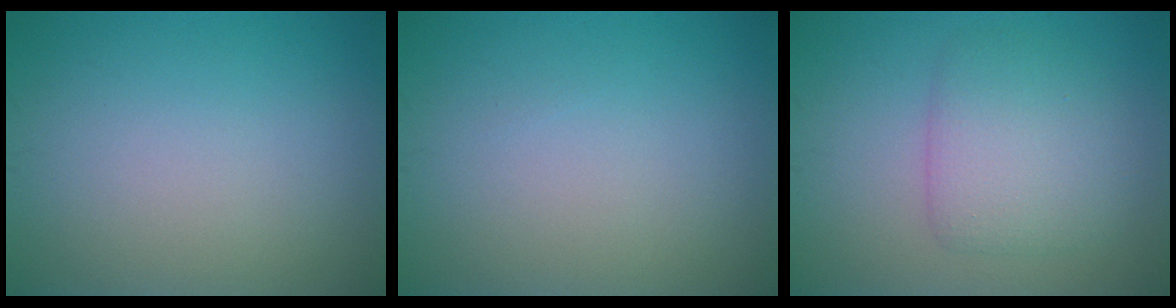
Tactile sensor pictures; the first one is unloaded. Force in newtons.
{"total": 0.0}
{"total": 4.2, "press": 4.2, "slide": 0.3}